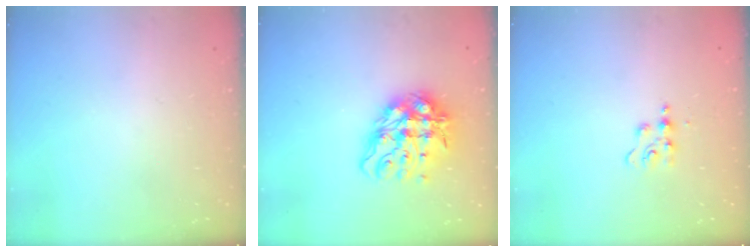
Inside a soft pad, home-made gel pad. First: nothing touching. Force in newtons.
{"total": 12.9, "press": 12.8, "slide": 1.8}
{"total": 5.2, "press": 5.1, "slide": 0.5}